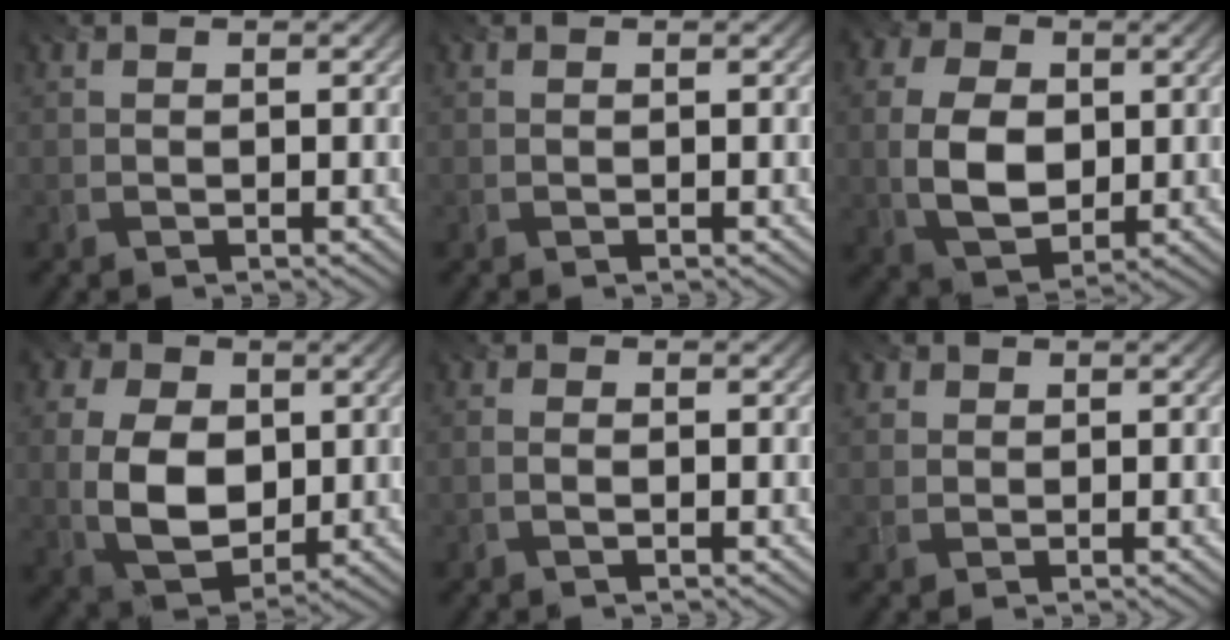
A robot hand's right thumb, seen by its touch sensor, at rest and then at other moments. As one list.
[{"total": 0.0}, {"total": 9.5, "force": [0.0, 6.5, 6.9], "torque": [-0.166, -0.001, -0.009]}, {"total": 11.5, "force": [0.3, 8.0, 8.3], "torque": [-0.192, -0.007, 0.000]}, {"total": 1.3, "force": [-0.7, 0.7, 0.9], "torque": [-0.018, 0.000, -0.021]}, {"total": 1.5, "force": [0.7, 1.3, 0.4], "torque": [-0.013, 0.001, 0.016]}]